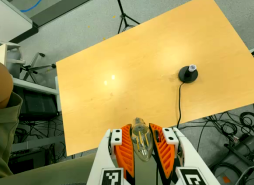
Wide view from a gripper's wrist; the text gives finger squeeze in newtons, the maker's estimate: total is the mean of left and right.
{"total": 23.3, "left": 25.5, "right": 21.2}